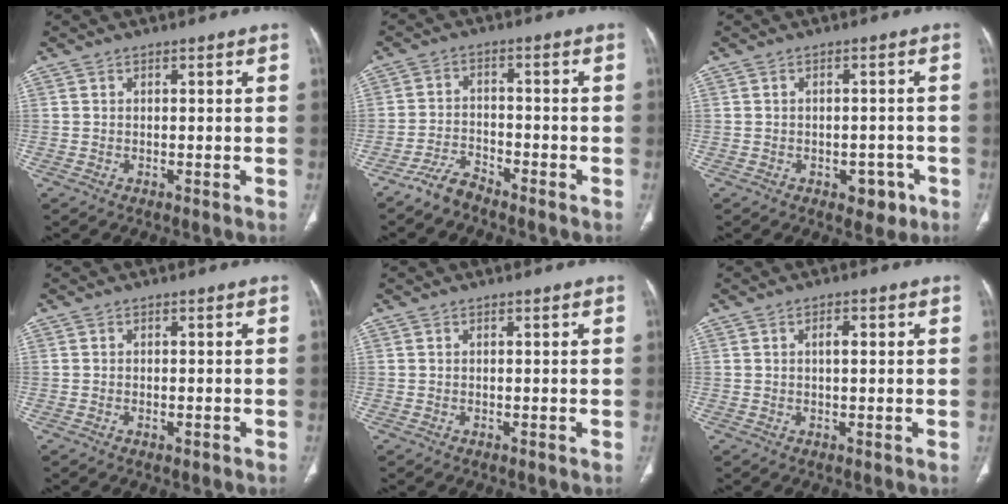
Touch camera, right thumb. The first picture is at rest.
{"total": 4.3, "force": [-4.0, 1.2, 1.3], "torque": [-0.029, 0.015, -0.079]}
{"total": 4.2, "force": [-2.0, 2.8, 2.5], "torque": [-0.012, 0.013, -0.021]}
{"total": 1.1, "force": [-0.5, 0.6, 0.8], "torque": [-0.015, 0.005, -0.004]}
{"total": 0.0}
{"total": 2.3, "force": [0.5, 0.9, 2.1], "torque": [-0.036, 0.004, 0.006]}